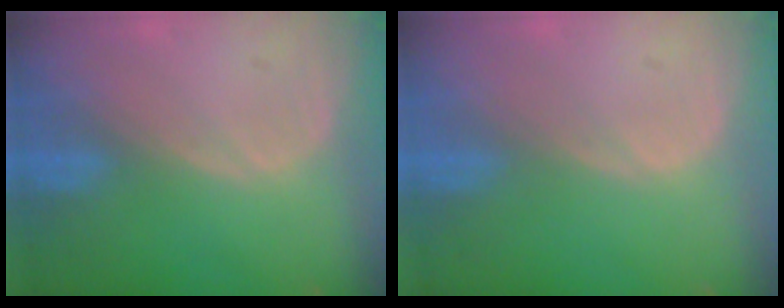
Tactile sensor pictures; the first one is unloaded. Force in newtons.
{"total": 0.0}